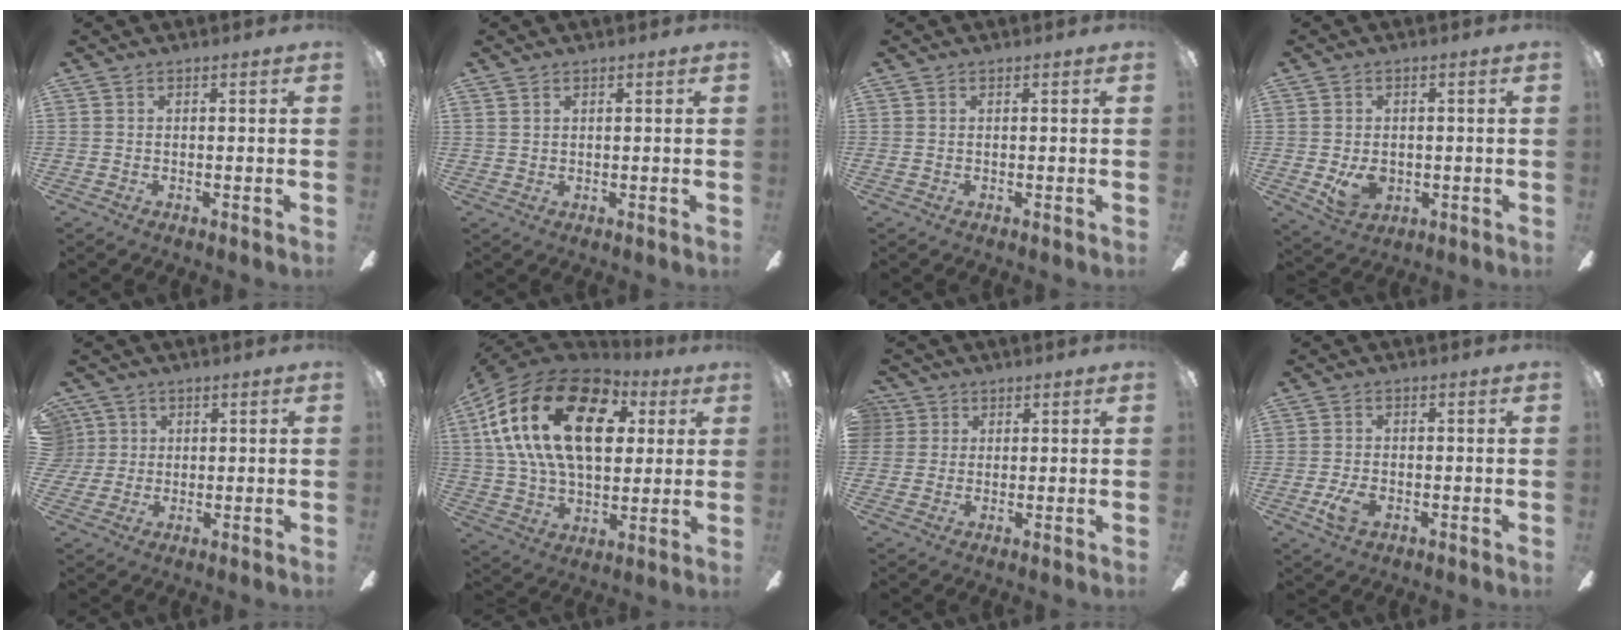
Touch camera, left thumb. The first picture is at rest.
{"total": 1.2, "force": [1.0, 0.6, 0.1], "torque": [-0.003, 0.000, 0.020]}
{"total": 0.0}
{"total": 6.4, "force": [-1.0, 4.9, 4.1], "torque": [-0.048, -0.002, -0.017]}
{"total": 4.3, "force": [1.3, 4.1, 0.5], "torque": [-0.017, 0.008, 0.023]}
{"total": 26.3, "force": [9.0, 15.4, 19.3], "torque": [-0.375, -0.012, 0.148]}
{"total": 3.3, "force": [1.4, 3.0, 0.2], "torque": [-0.007, 0.007, 0.024]}
{"total": 4.9, "force": [-1.7, 2.9, 3.6], "torque": [-0.065, 0.003, -0.033]}